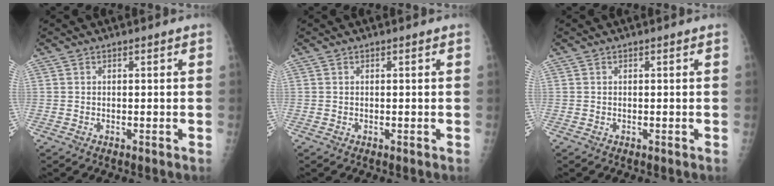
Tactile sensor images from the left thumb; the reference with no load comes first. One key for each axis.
{"total": 0.0}
{"total": 0.0}